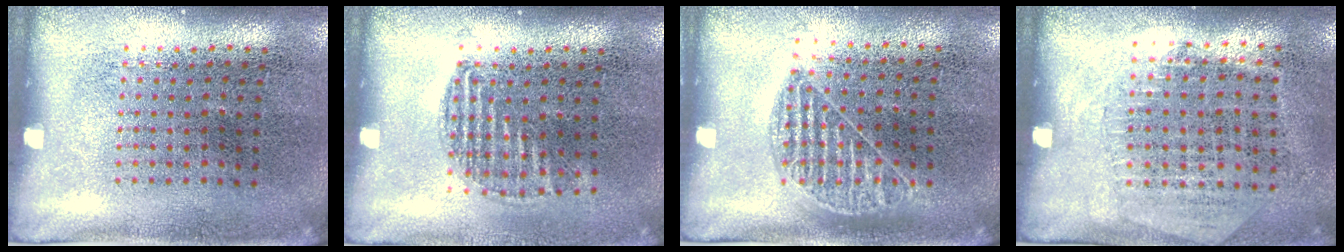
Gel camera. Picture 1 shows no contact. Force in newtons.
{"total": 0.9, "press": 0.8, "slide": 0.4}
{"total": 1.0, "press": 0.8, "slide": 0.5}
{"total": 1.3, "press": 1.1, "slide": 0.6}